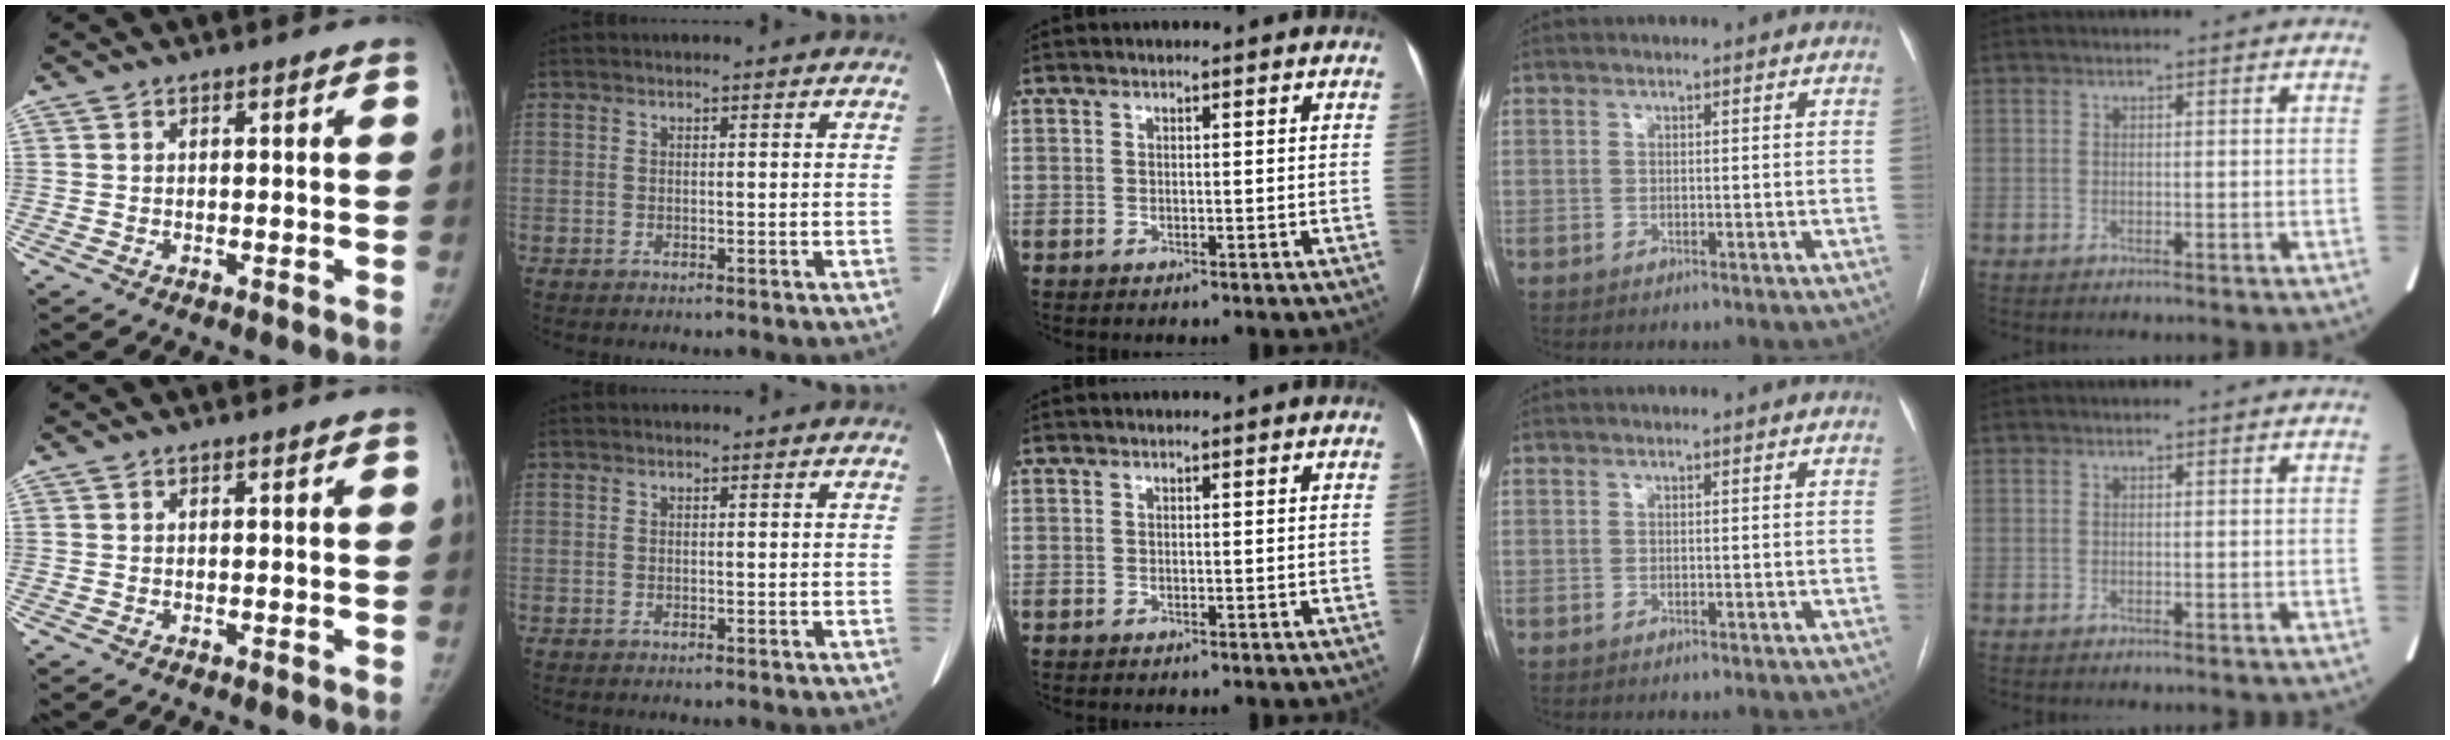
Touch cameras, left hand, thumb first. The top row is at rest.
{}